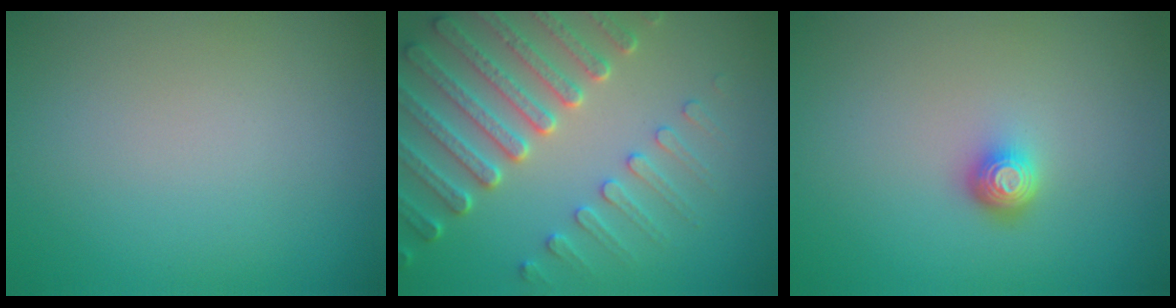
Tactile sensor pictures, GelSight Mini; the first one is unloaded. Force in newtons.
{"total": 6.5, "press": 5.3, "slide": 3.8}
{"total": 1.9, "press": 1.4, "slide": 1.3}